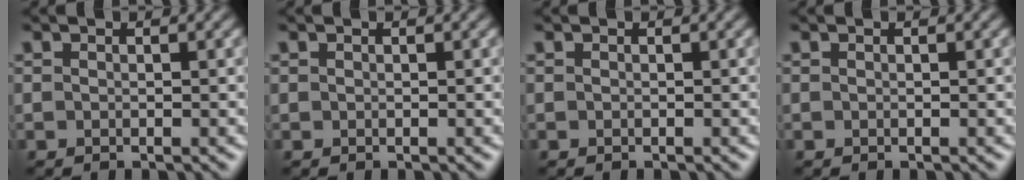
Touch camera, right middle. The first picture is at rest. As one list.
[{"total": 0.0}, {"total": 0.0}, {"total": 0.0}]